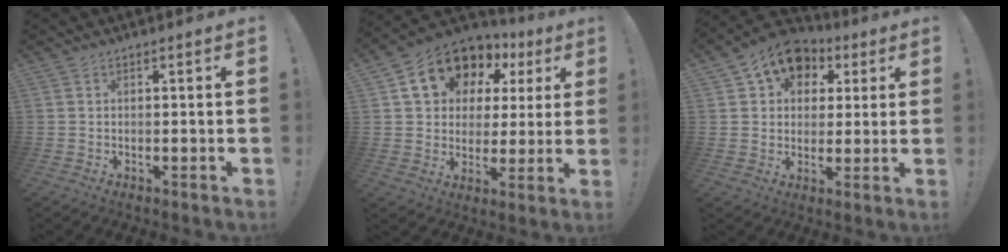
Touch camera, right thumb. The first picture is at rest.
{"total": 14.7, "force": [8.2, 10.3, 6.6], "torque": [-0.107, -0.047, 0.160]}
{"total": 11.5, "force": [5.7, 8.6, 5.0], "torque": [-0.069, -0.027, 0.108]}